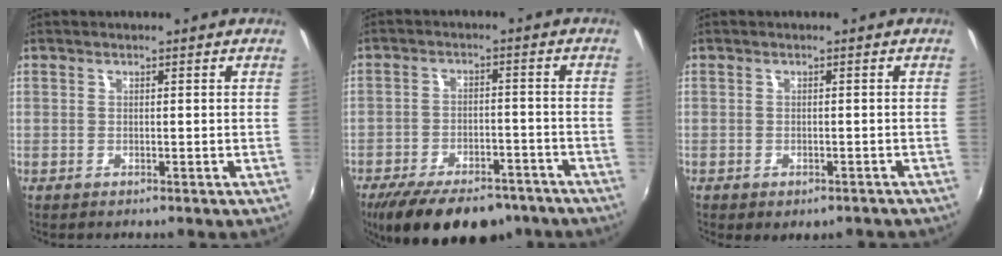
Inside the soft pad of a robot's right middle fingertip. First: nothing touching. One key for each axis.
{"total": 18.4, "fx": -13.9, "fy": 7.7, "fz": 9.4, "tx": -0.188, "ty": -0.022, "tz": -0.197}
{"total": 3.7, "fx": -2.6, "fy": 1.8, "fz": 1.9, "tx": -0.037, "ty": -0.020, "tz": -0.031}